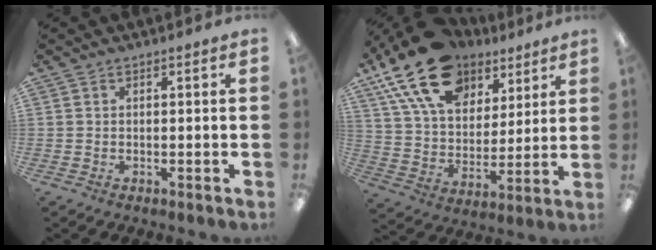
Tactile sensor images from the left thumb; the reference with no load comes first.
{"total": 21.4, "force": [13.3, 12.7, 10.8], "torque": [-0.203, -0.055, 0.245]}